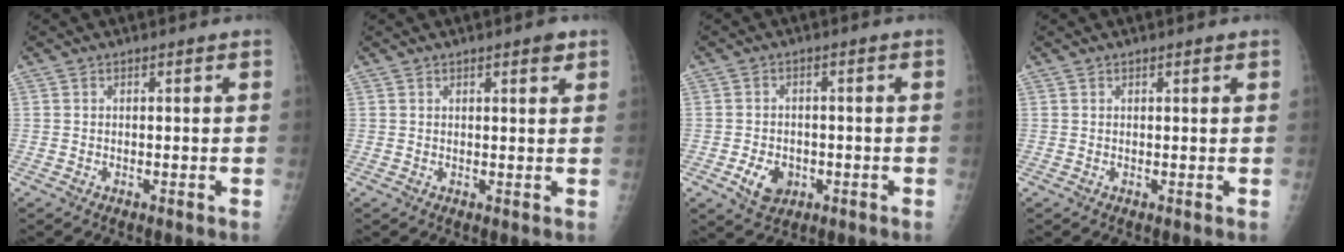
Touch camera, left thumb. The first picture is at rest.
{"total": 2.4, "force": [1.4, 0.6, 1.8], "torque": [-0.019, -0.005, 0.017]}
{"total": 5.6, "force": [-2.0, 4.1, 3.2], "torque": [-0.044, 0.008, -0.027]}
{"total": 0.9, "force": [0.5, 0.2, 0.7], "torque": [-0.010, 0.000, 0.008]}